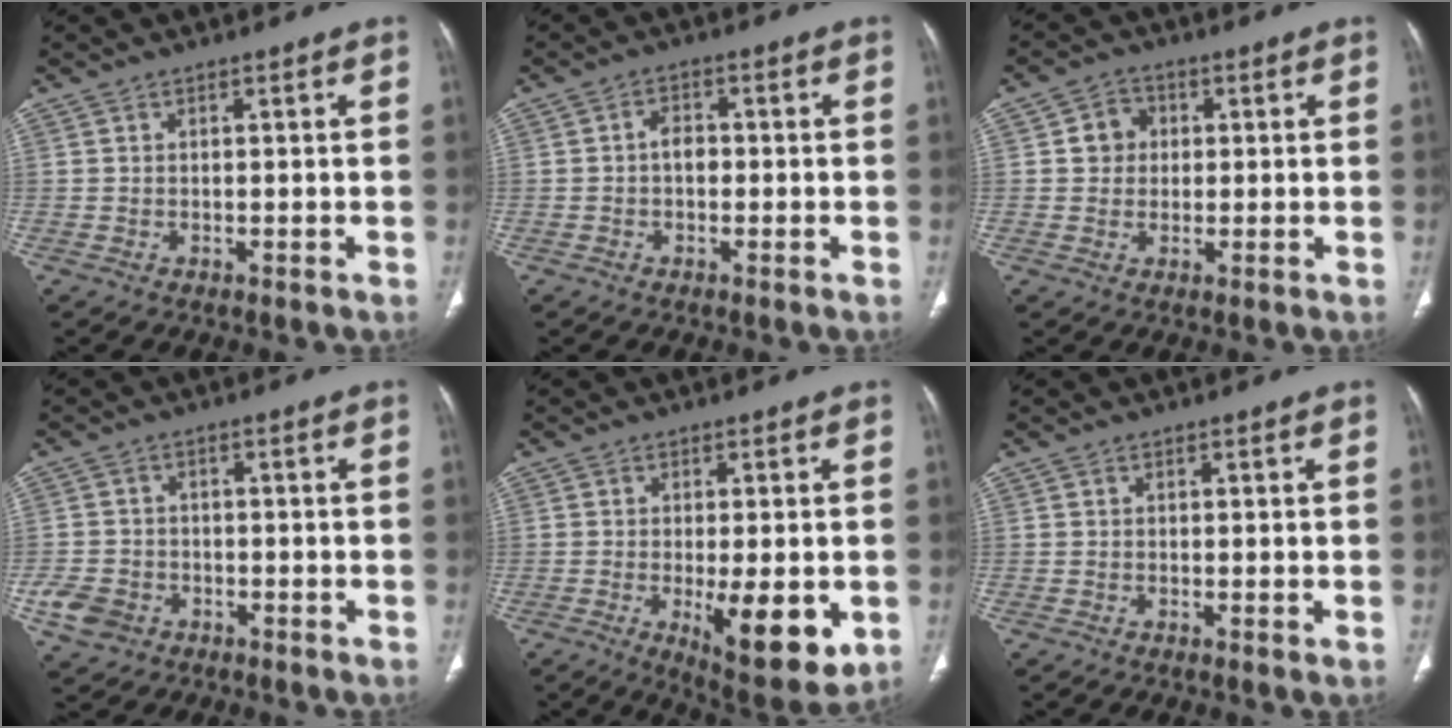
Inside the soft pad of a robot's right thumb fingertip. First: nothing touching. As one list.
[{"total": 2.8, "force": [-0.4, 2.0, 1.9], "torque": [-0.018, 0.012, -0.013]}, {"total": 4.7, "force": [0.7, 4.3, 1.8], "torque": [-0.006, 0.005, 0.006]}, {"total": 5.4, "force": [-2.4, 4.3, 2.1], "torque": [-0.035, 0.014, -0.040]}, {"total": 12.7, "force": [-3.1, 4.4, 11.5], "torque": [-0.153, -0.024, -0.037]}, {"total": 0.6, "force": [-0.1, 0.1, 0.6], "torque": [-0.016, -0.004, -0.004]}]